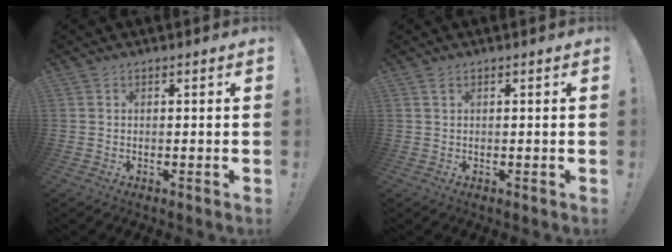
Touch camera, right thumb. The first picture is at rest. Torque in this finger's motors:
{"motor_torque": [-0.10, -0.04, -0.19, 0.03, 0.08]}